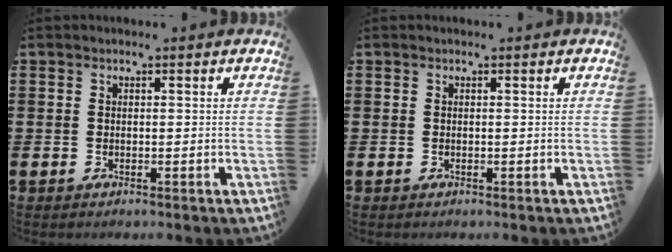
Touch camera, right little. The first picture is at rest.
{"total": 0.0}